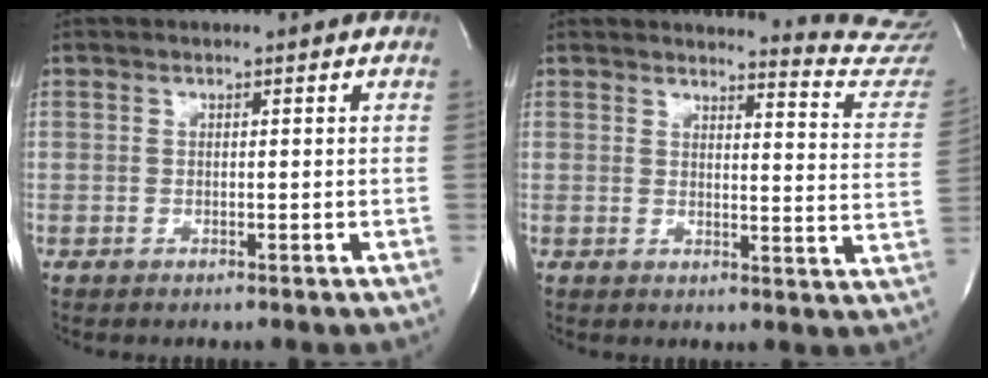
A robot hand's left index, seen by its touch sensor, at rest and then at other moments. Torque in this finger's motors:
{"motor_torque": [0.92, -1.22, 0.23, -0.01]}